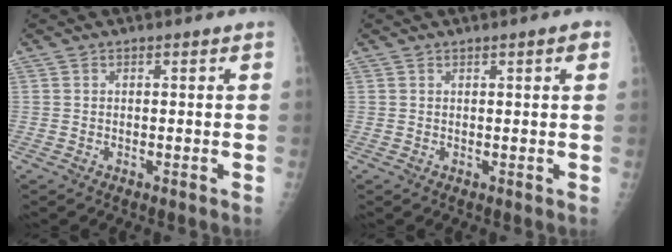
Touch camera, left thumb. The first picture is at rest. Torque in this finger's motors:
{"motor_torque": [-0.28, -0.10, -0.28, -0.10, 0.08]}